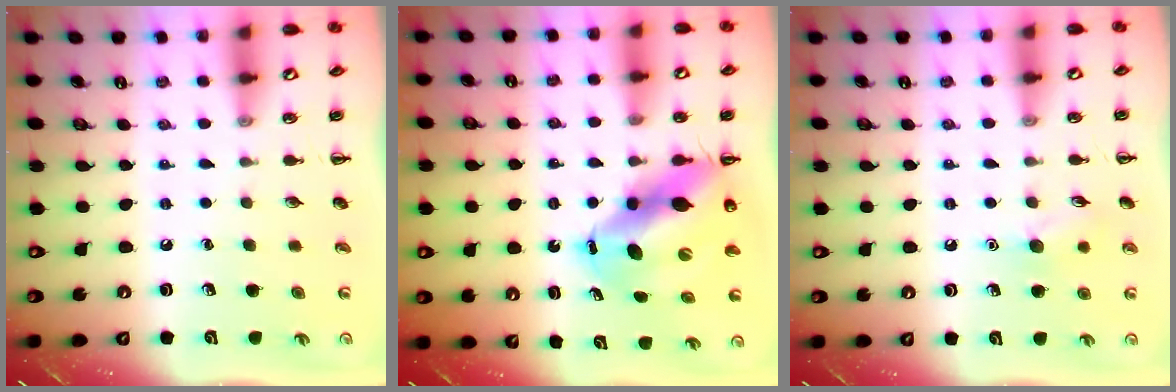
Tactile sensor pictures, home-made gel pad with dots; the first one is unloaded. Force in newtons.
{"total": 12.7, "press": 12.2, "slide": 3.6}
{"total": 7.1, "press": 7.0, "slide": 1.4}